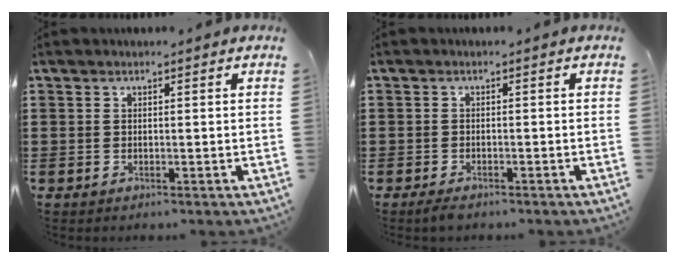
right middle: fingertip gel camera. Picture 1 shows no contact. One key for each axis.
{"total": 1.3, "fx": -1.1, "fy": 0.4, "fz": 0.5, "tx": -0.012, "ty": -0.002, "tz": -0.021}